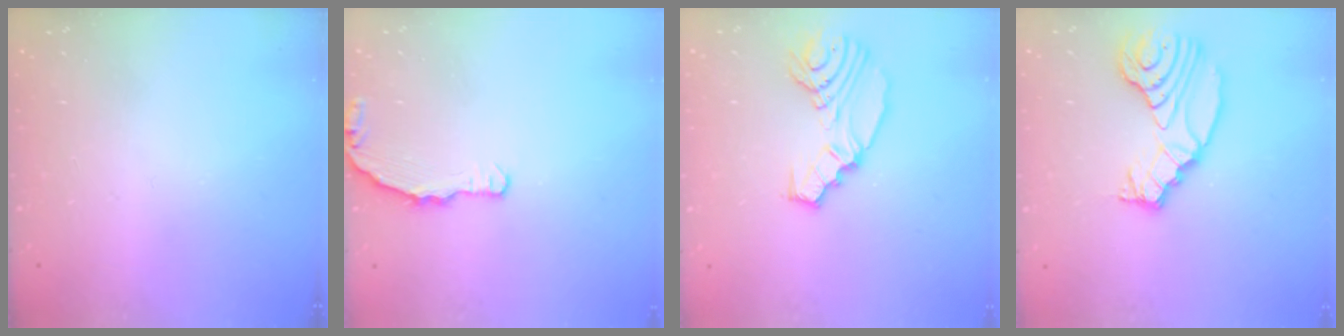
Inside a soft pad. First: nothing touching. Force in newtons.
{"total": 4.3, "press": 4.3, "slide": 0.4}
{"total": 11.8, "press": 11.2, "slide": 3.6}
{"total": 11.7, "press": 11.7, "slide": 1.1}